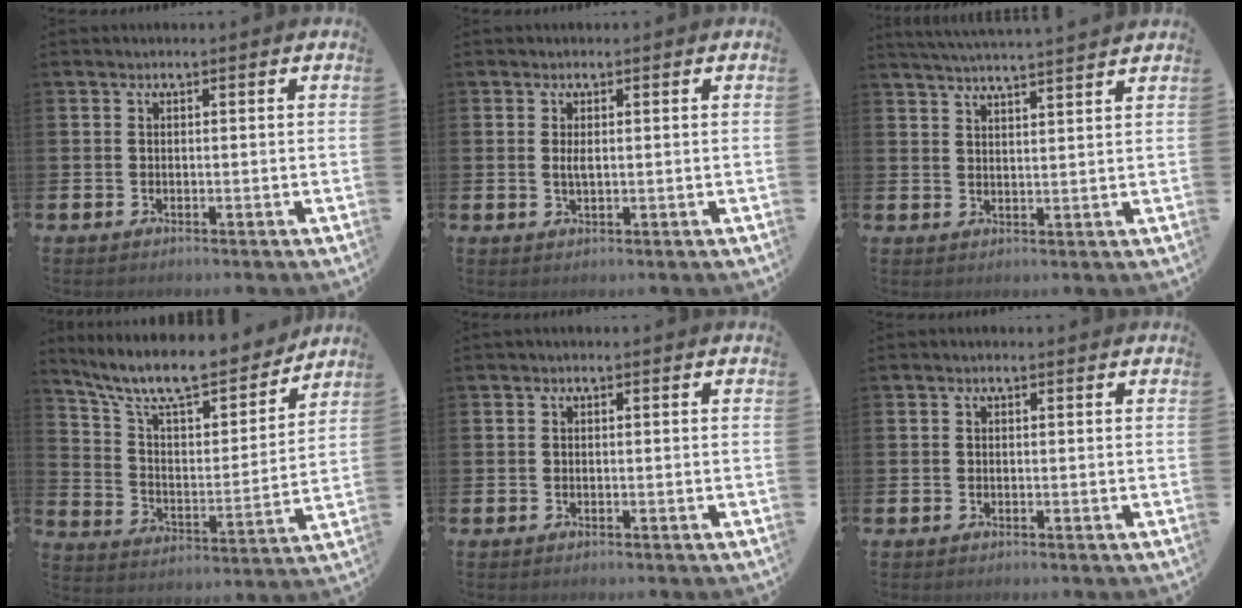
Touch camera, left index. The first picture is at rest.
{"total": 1.4, "force": [0.3, 0.5, 1.3], "torque": [-0.024, 0.001, 0.004]}
{"total": 4.3, "force": [4.2, -0.8, 0.5], "torque": [-0.017, -0.026, 0.074]}
{"total": 11.5, "force": [10.2, 2.8, 4.7], "torque": [-0.123, -0.067, 0.175]}
{"total": 0.0}
{"total": 0.0}